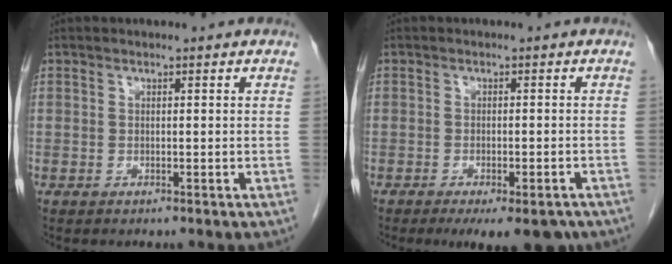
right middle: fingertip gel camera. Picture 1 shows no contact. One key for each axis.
{"total": 8.5, "fx": -6.1, "fy": 2.8, "fz": 5.2, "tx": -0.058, "ty": -0.009, "tz": -0.083}